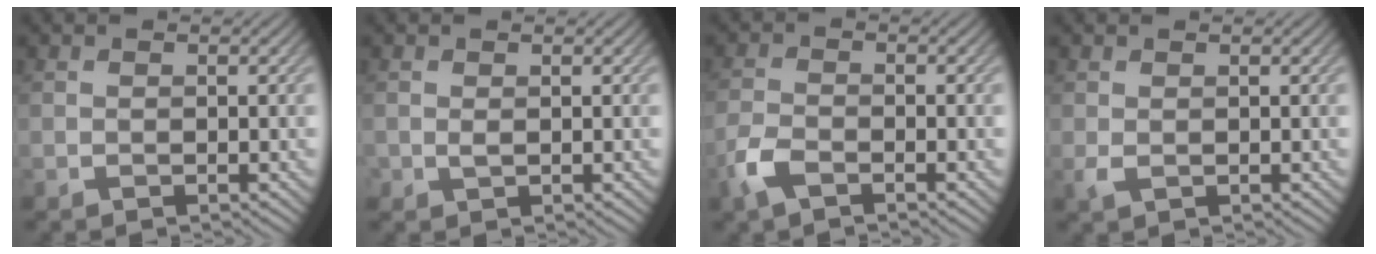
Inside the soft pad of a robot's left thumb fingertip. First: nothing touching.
{"total": 0.9, "force": [0.1, 0.6, 0.7], "torque": [-0.017, -0.001, 0.002]}
{"total": 3.5, "force": [-2.3, 1.3, 2.4], "torque": [-0.063, -0.005, -0.058]}
{"total": 1.1, "force": [0.1, 0.7, 0.9], "torque": [-0.025, -0.001, 0.005]}